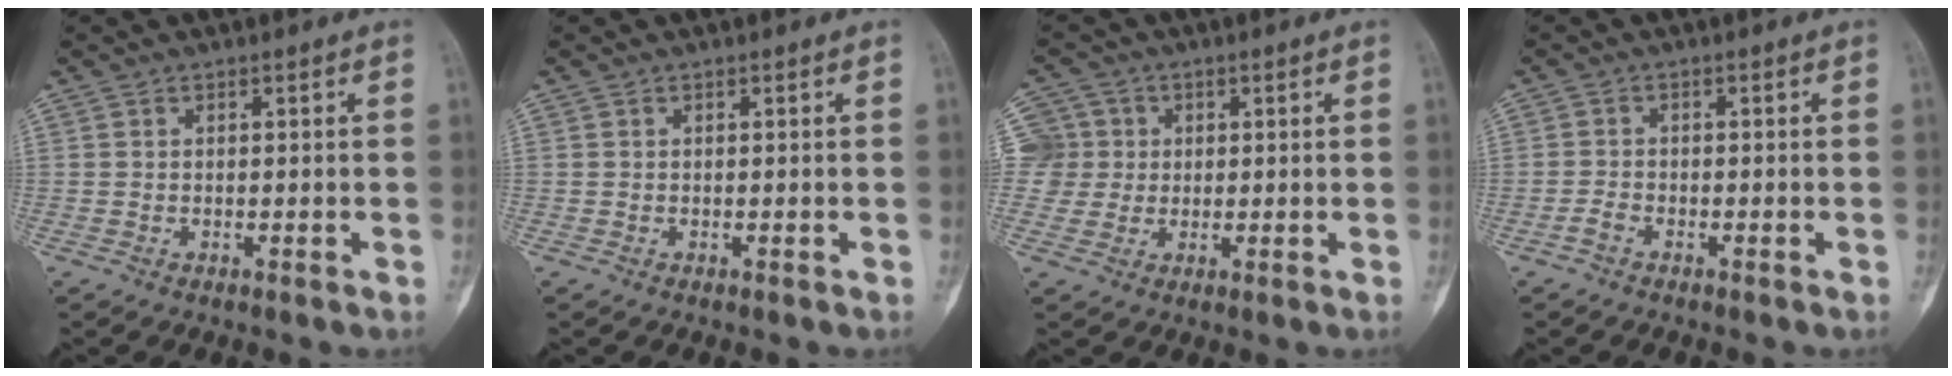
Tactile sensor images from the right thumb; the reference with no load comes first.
{"total": 0.0}
{"total": 6.7, "force": [1.2, 6.6, 0.4], "torque": [0.020, 0.013, 0.020]}
{"total": 1.6, "force": [-1.1, 0.8, 0.8], "torque": [-0.021, 0.006, -0.024]}